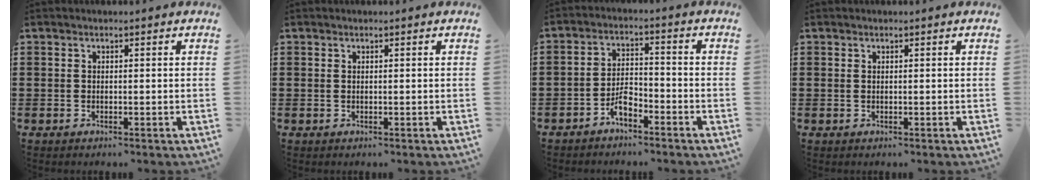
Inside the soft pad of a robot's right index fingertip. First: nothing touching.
{"total": 0.0}
{"total": 3.9, "force": [-3.0, 1.5, 2.0], "torque": [-0.044, 0.009, -0.061]}
{"total": 0.0}